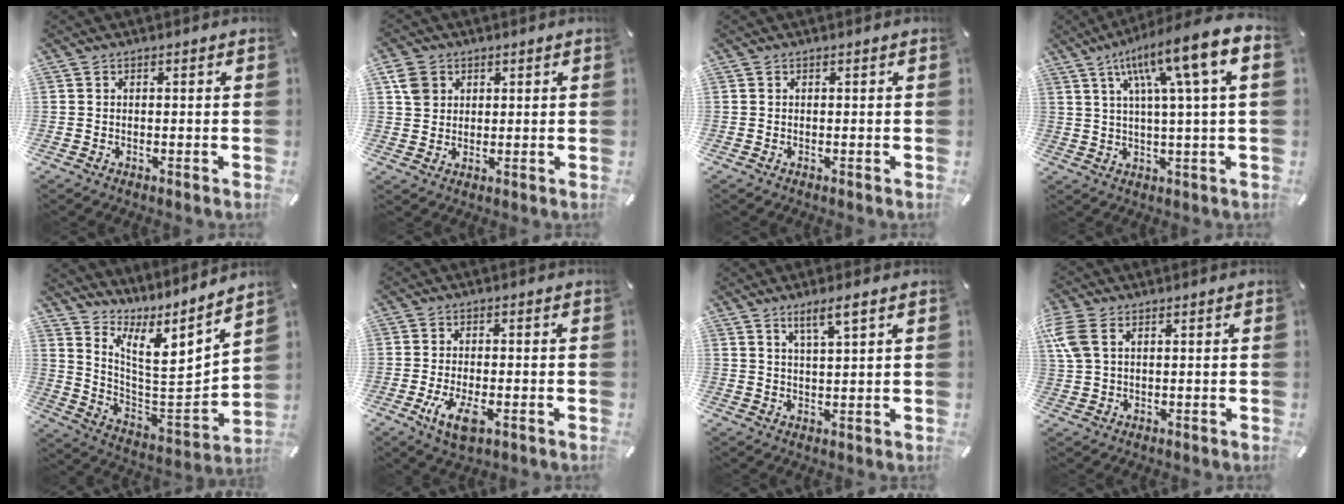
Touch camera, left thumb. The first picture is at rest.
{"total": 5.3, "force": [1.9, 4.7, 1.6], "torque": [-0.026, 0.005, 0.036]}
{"total": 0.0}
{"total": 15.5, "force": [6.2, 2.0, 14.1], "torque": [-0.247, -0.020, 0.090]}
{"total": 8.5, "force": [7.8, 1.6, 2.8], "torque": [-0.044, -0.125, 0.124]}
{"total": 6.7, "force": [-2.4, 2.6, 5.7], "torque": [-0.121, -0.008, -0.040]}
{"total": 4.8, "force": [3.2, 0.6, 3.6], "torque": [-0.076, -0.006, 0.056]}
{"total": 6.1, "force": [2.4, 3.7, 4.3], "torque": [-0.108, -0.003, 0.043]}